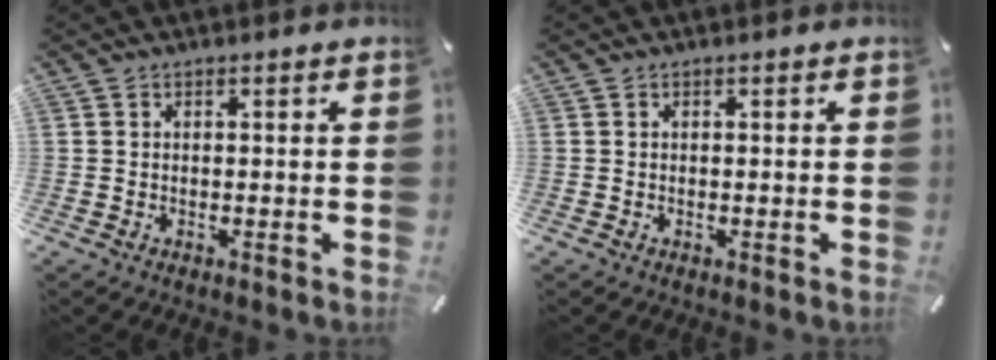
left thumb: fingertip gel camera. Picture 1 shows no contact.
{"total": 0.0}